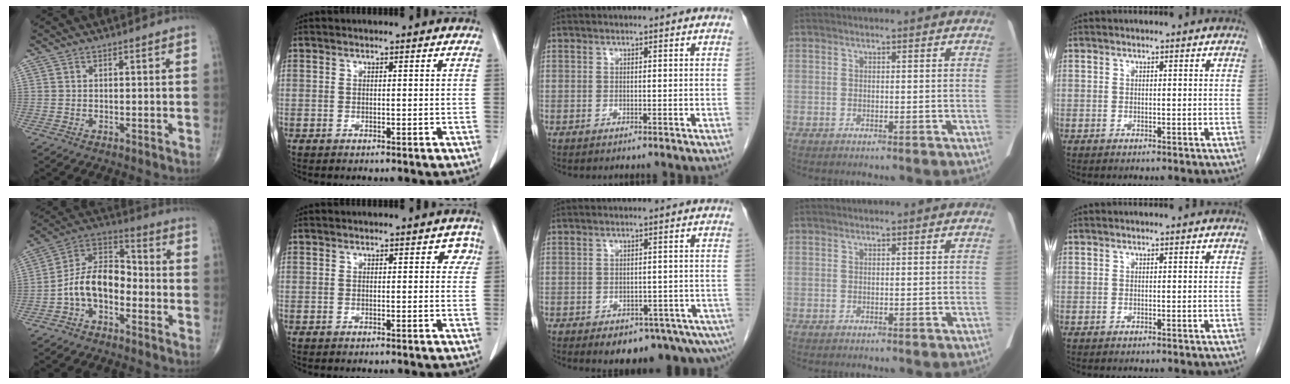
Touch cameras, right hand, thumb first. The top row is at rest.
{"thumb": {"total": 11.3, "force": [-3.5, 7.0, 8.1], "torque": [-0.128, 0.055, -0.078]}, "index": {"total": 2.1, "force": [0.8, 1.3, 1.4], "torque": [-0.005, 0.010, 0.005]}, "middle": {"total": 10.8, "force": [-7.6, 4.5, 6.2], "torque": [-0.058, 0.005, -0.095]}}